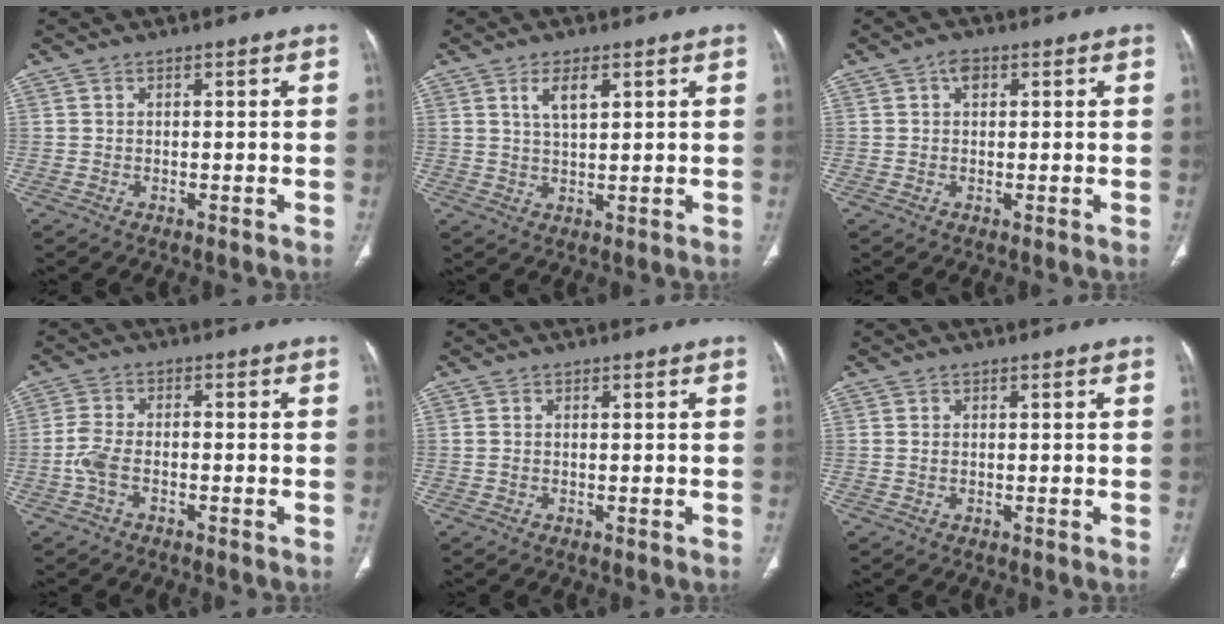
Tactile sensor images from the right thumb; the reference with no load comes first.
{"total": 4.6, "force": [2.1, 1.9, 3.6], "torque": [-0.059, -0.010, 0.041]}
{"total": 2.1, "force": [0.8, 1.4, 1.4], "torque": [-0.009, 0.005, 0.009]}
{"total": 4.6, "force": [-1.7, 2.2, 3.6], "torque": [-0.086, 0.015, -0.037]}
{"total": 0.7, "force": [0.1, 0.4, 0.6], "torque": [-0.022, 0.007, 0.006]}
{"total": 0.7, "force": [0.1, 0.5, 0.5], "torque": [-0.016, 0.003, 0.004]}